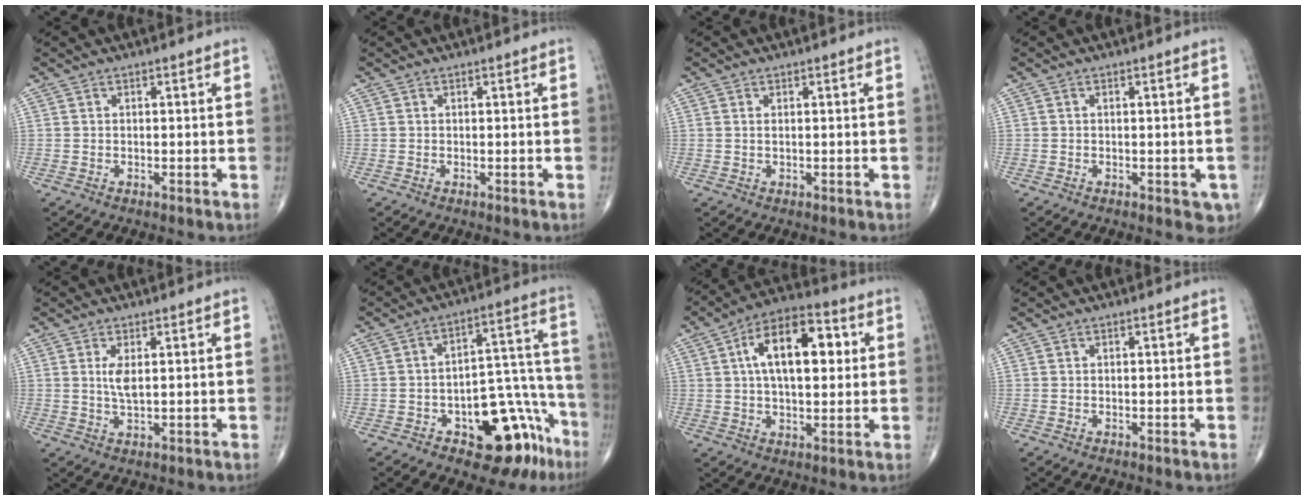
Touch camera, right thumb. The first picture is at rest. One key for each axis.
{"total": 0.0}
{"total": 0.6, "fx": 0.2, "fy": 0.2, "fz": 0.6, "tx": -0.016, "ty": 0.001, "tz": 0.005}
{"total": 3.0, "fx": -0.9, "fy": 1.6, "fz": 2.4, "tx": -0.009, "ty": -0.001, "tz": -0.009}
{"total": 3.4, "fx": 0.8, "fy": 1.1, "fz": 3.1, "tx": -0.064, "ty": -0.009, "tz": 0.019}
{"total": 17.3, "fx": -9.2, "fy": 8.4, "fz": 11.9, "tx": -0.097, "ty": 0.091, "tz": -0.120}
{"total": 15.4, "fx": 3.4, "fy": 7.8, "fz": 12.8, "tx": -0.190, "ty": 0.017, "tz": 0.050}
{"total": 0.0}